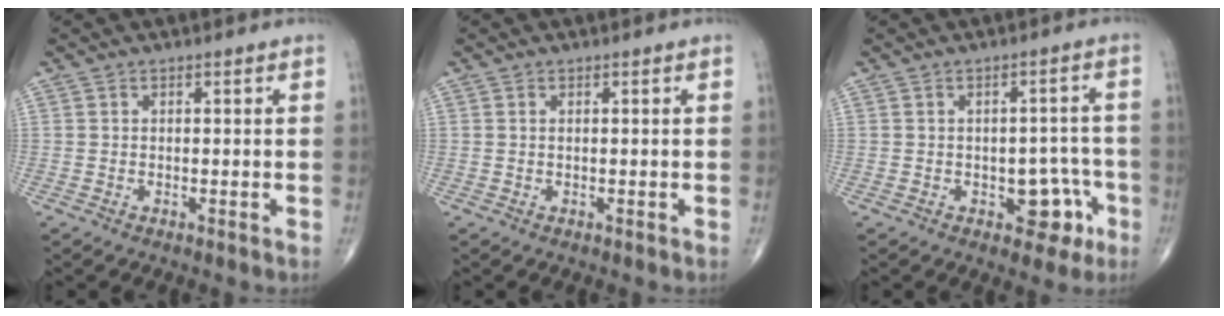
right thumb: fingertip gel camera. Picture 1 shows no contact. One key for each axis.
{"total": 0.0}
{"total": 6.3, "fx": -2.5, "fy": 4.0, "fz": 4.3, "tx": -0.016, "ty": 0.025, "tz": -0.027}